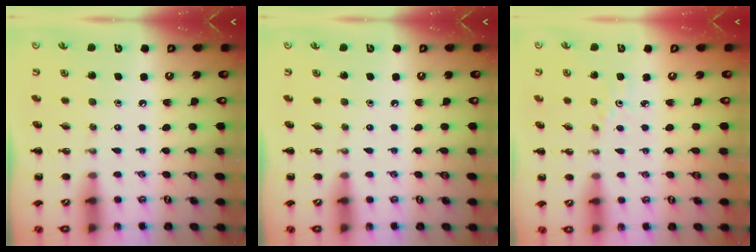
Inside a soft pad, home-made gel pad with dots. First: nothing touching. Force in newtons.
{"total": 0.0}
{"total": 1.7, "press": 1.7, "slide": 0.4}